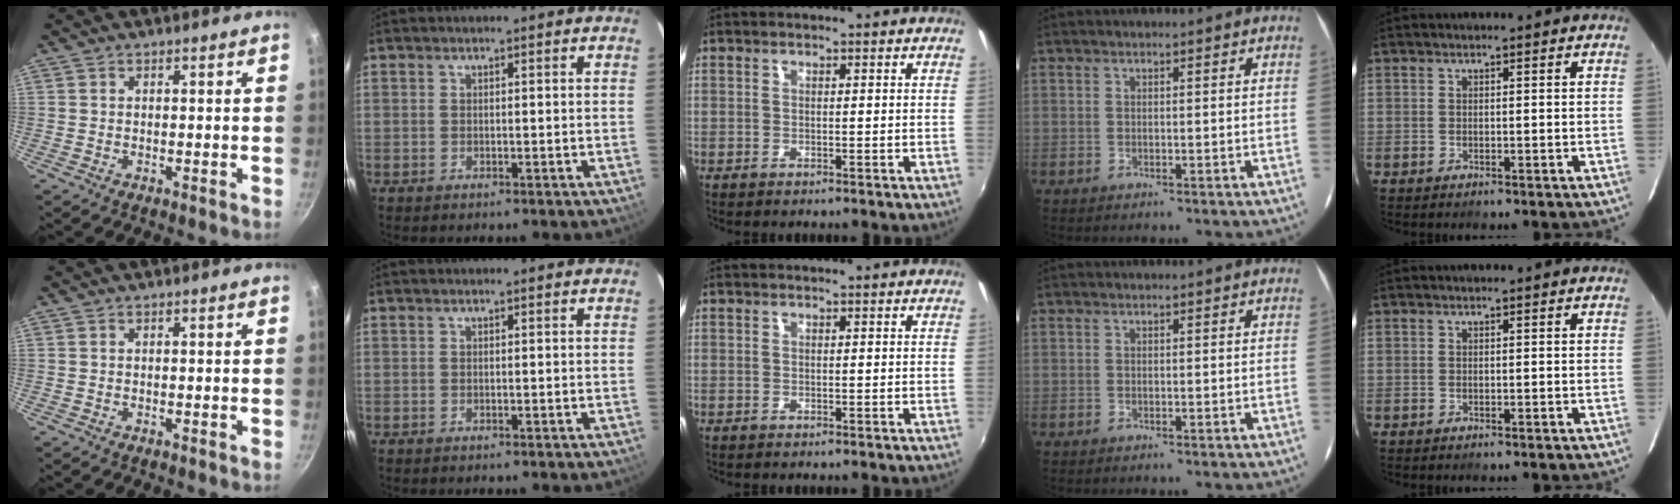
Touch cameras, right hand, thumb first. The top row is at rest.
{}